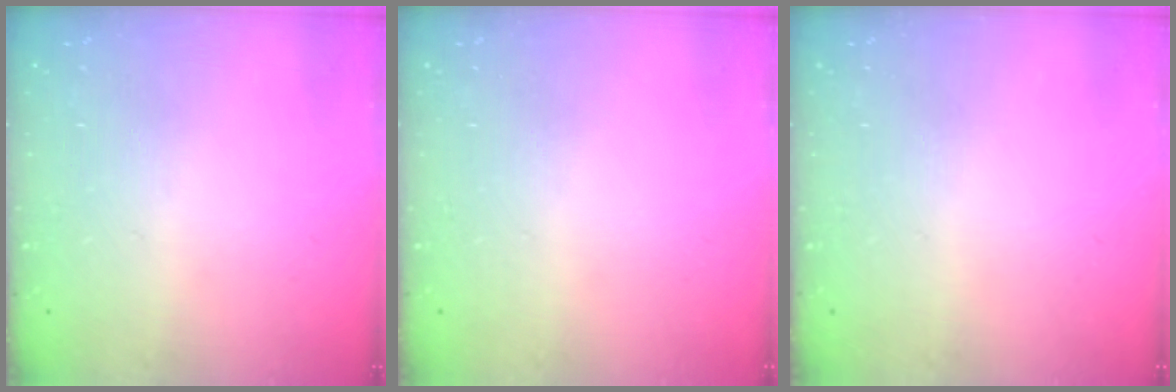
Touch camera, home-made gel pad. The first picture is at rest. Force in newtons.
{"total": 0.0}
{"total": 0.0}